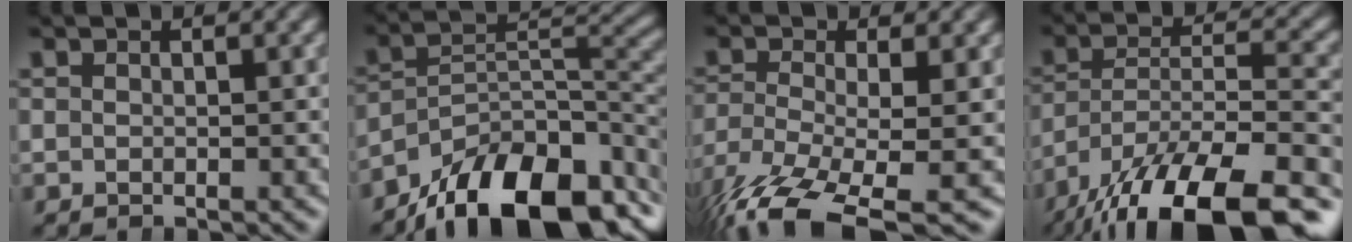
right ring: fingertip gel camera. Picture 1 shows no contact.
{"total": 13.1, "force": [-7.0, 6.8, 8.7], "torque": [-0.104, -0.022, -0.099]}
{"total": 8.1, "force": [-5.1, 4.2, 4.8], "torque": [-0.121, -0.055, -0.057]}
{"total": 12.9, "force": [-7.4, 6.5, 8.3], "torque": [-0.151, -0.046, -0.090]}